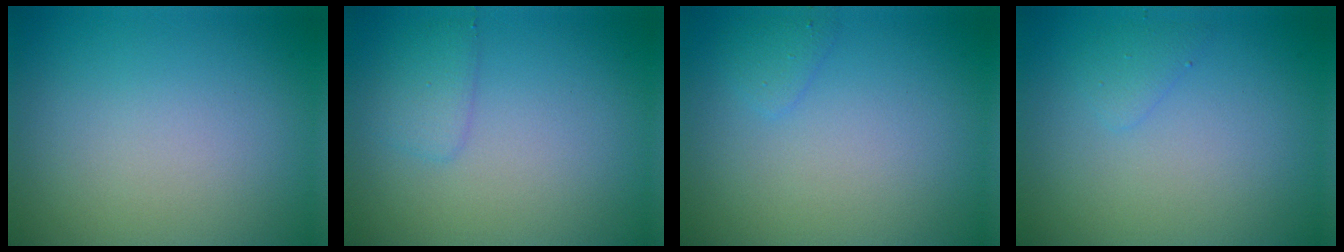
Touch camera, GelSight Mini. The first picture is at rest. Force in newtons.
{"total": 1.7, "press": 1.7, "slide": 0.2}
{"total": 1.1, "press": 1.1, "slide": 0.0}
{"total": 1.0, "press": 1.0, "slide": 0.1}